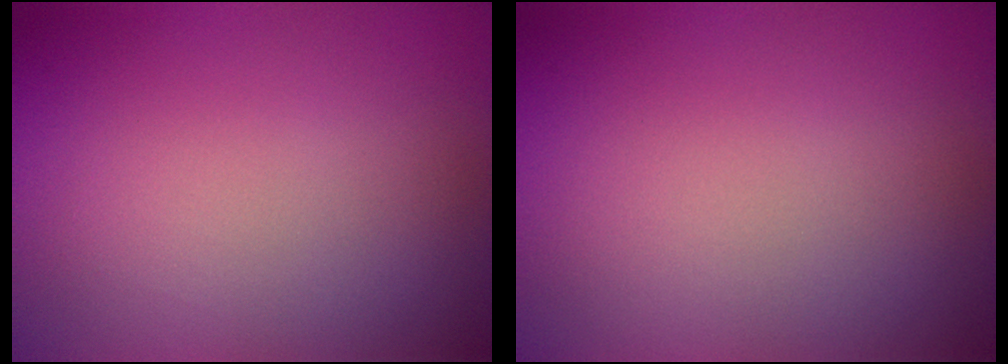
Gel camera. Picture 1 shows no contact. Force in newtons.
{"total": 0.0}